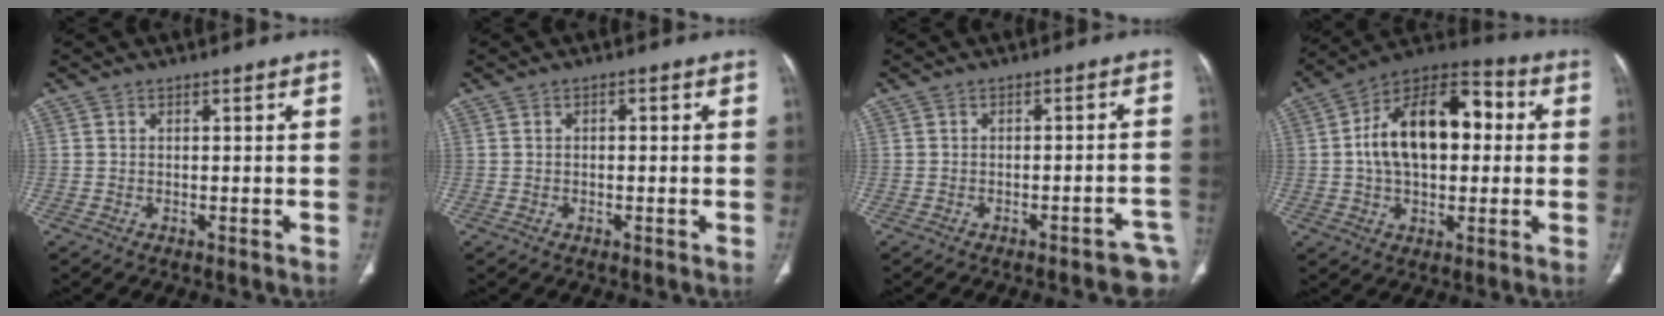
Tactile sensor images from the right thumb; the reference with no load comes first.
{"total": 1.0, "force": [0.1, 0.5, 0.8], "torque": [-0.012, 0.004, -0.001]}
{"total": 7.3, "force": [-5.9, 1.5, 4.1], "torque": [-0.037, 0.035, -0.067]}
{"total": 19.3, "force": [2.1, 11.5, 15.4], "torque": [-0.232, 0.035, 0.028]}